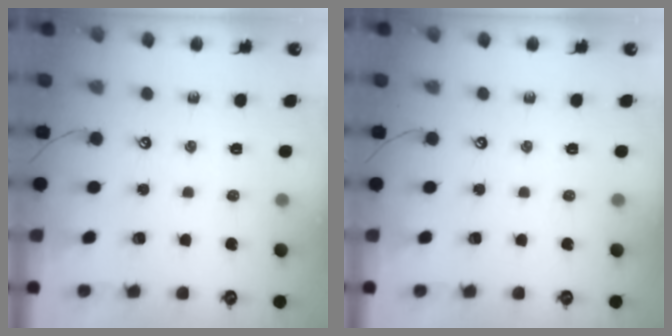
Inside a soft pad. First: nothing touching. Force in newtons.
{"total": 0.0}